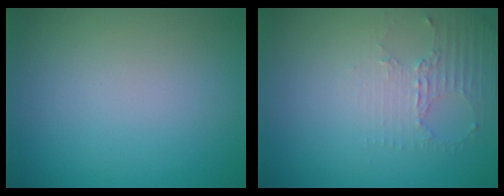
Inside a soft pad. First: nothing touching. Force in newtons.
{"total": 2.2, "press": 1.7, "slide": 1.5}